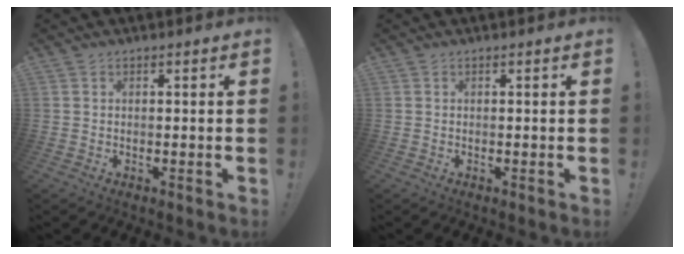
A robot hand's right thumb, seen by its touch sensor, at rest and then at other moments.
{"total": 0.0}